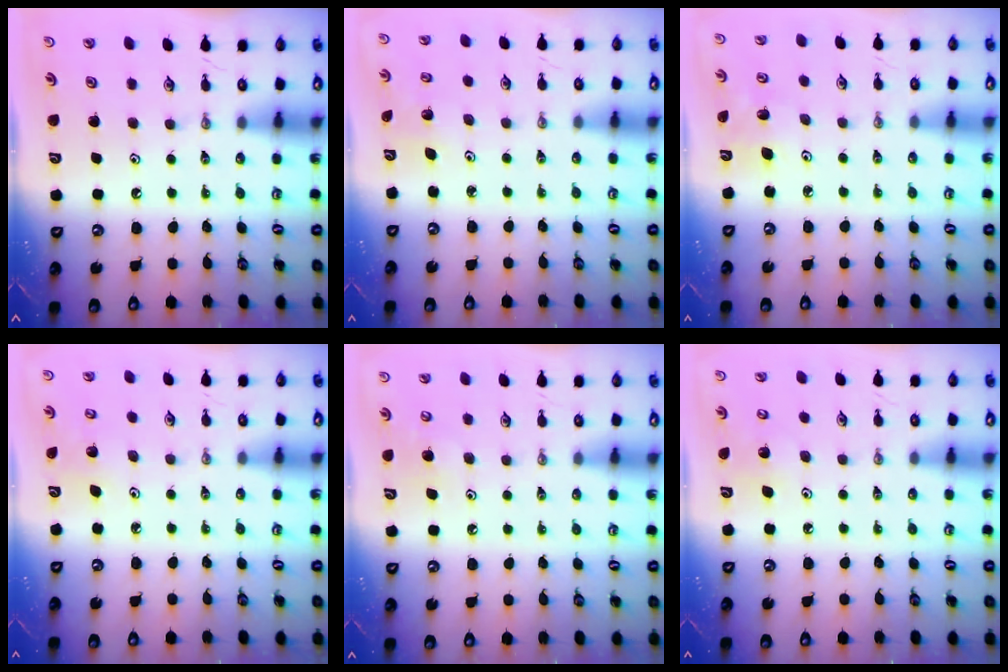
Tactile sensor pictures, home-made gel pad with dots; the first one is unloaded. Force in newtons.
{"total": 1.1, "press": 1.1, "slide": 0.1}
{"total": 4.3, "press": 4.1, "slide": 1.2}
{"total": 3.7, "press": 3.6, "slide": 0.3}
{"total": 5.2, "press": 5.2, "slide": 0.7}
{"total": 4.1, "press": 4.1, "slide": 0.4}